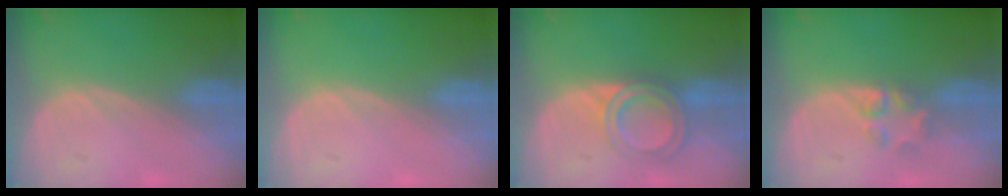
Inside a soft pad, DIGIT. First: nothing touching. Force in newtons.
{"total": 0.0}
{"total": 6.4, "press": 5.4, "slide": 3.4}
{"total": 2.9, "press": 2.9, "slide": 0.3}